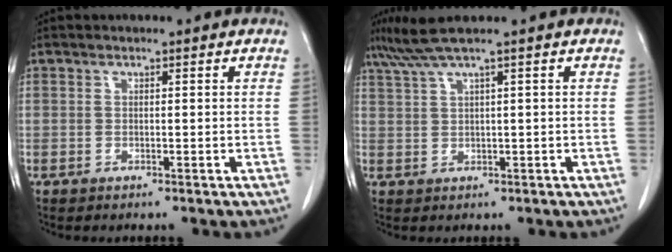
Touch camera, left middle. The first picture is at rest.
{"total": 3.4, "force": [2.5, -1.1, 2.0], "torque": [-0.054, 0.015, 0.058]}